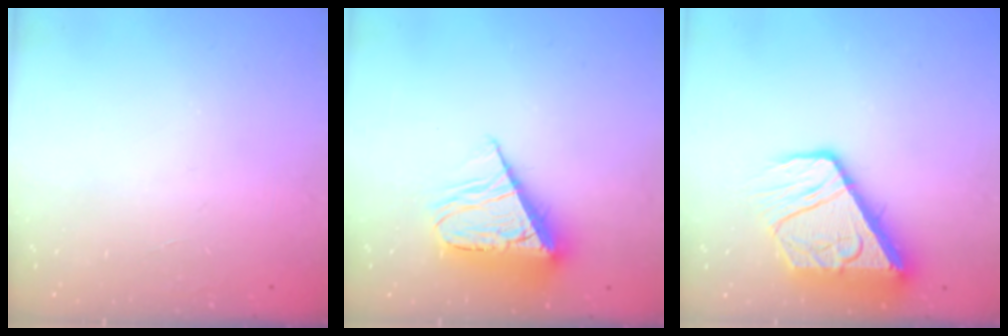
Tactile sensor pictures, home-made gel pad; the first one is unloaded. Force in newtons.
{"total": 11.7, "press": 11.7, "slide": 0.5}
{"total": 12.5, "press": 12.5, "slide": 1.4}